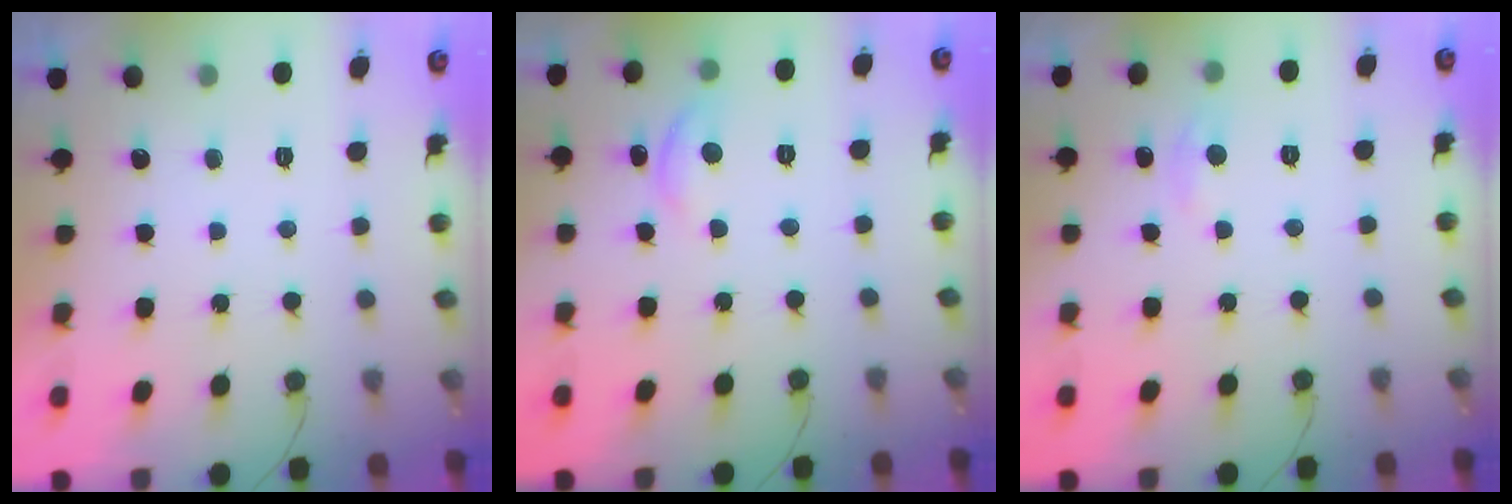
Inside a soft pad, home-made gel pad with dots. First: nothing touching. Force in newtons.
{"total": 5.8, "press": 5.7, "slide": 0.6}
{"total": 2.6, "press": 2.6, "slide": 0.3}